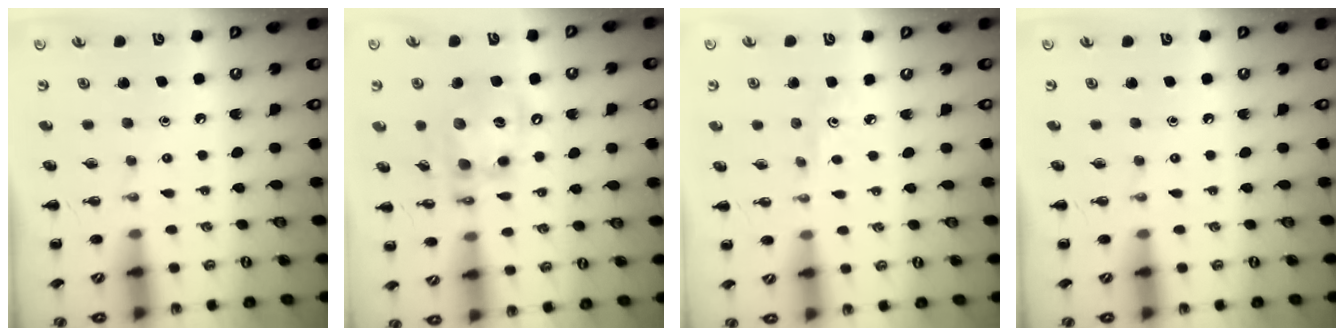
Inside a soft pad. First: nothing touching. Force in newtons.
{"total": 14.5, "press": 14.1, "slide": 3.2}
{"total": 2.2, "press": 2.0, "slide": 0.7}
{"total": 0.0}